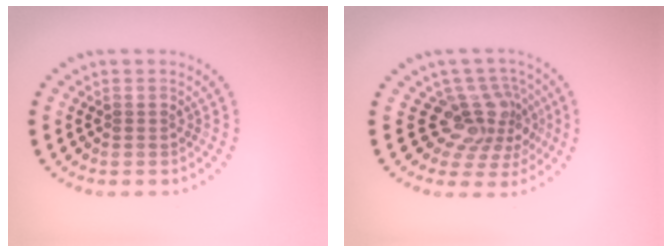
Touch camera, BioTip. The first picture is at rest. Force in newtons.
{"total": 4.0, "press": 3.1, "slide": 2.5}